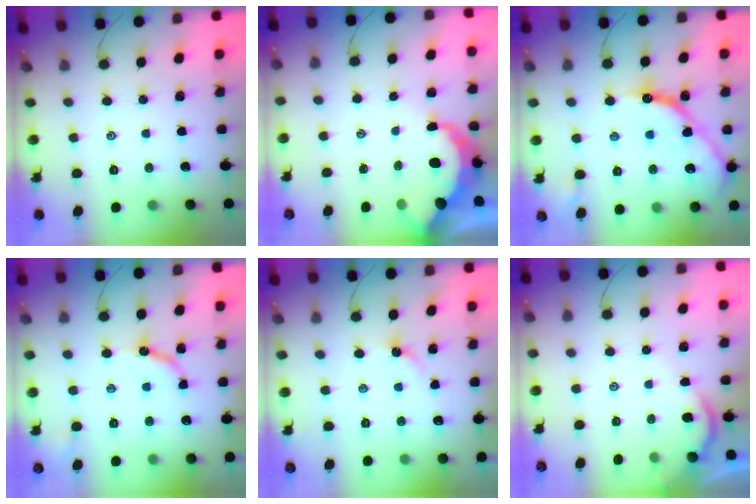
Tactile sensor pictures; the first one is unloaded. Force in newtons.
{"total": 6.5, "press": 6.4, "slide": 0.7}
{"total": 13.4, "press": 13.3, "slide": 1.1}
{"total": 8.3, "press": 8.3, "slide": 0.8}
{"total": 2.6, "press": 2.6, "slide": 0.4}
{"total": 3.2, "press": 3.2, "slide": 0.4}